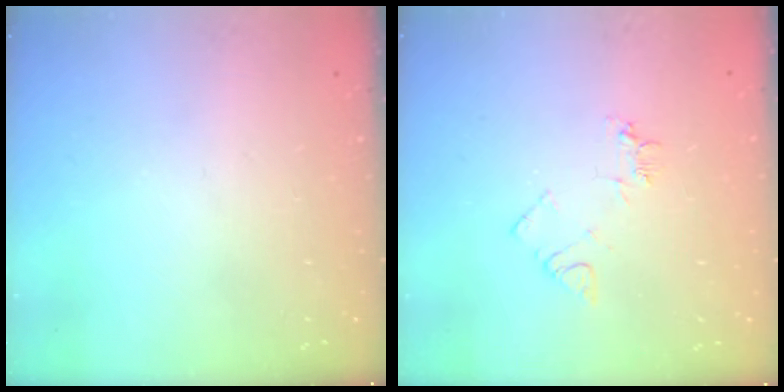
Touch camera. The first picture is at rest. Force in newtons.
{"total": 5.6, "press": 5.5, "slide": 0.6}